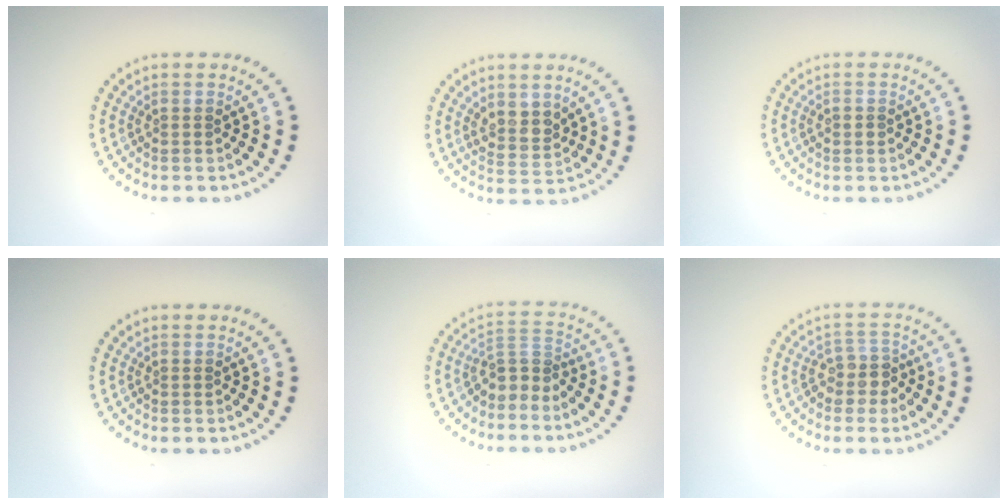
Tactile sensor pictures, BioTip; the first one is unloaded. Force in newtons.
{"total": 2.5, "press": 2.2, "slide": 1.1}
{"total": 1.0, "press": 1.0, "slide": 0.2}
{"total": 0.0}
{"total": 2.4, "press": 1.8, "slide": 1.7}
{"total": 2.5, "press": 2.1, "slide": 1.3}